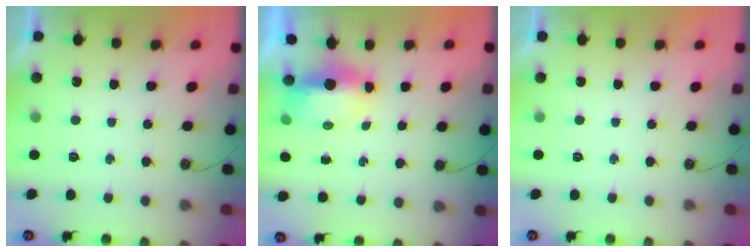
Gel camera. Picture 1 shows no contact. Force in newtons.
{"total": 6.9, "press": 6.8, "slide": 1.3}
{"total": 0.0}